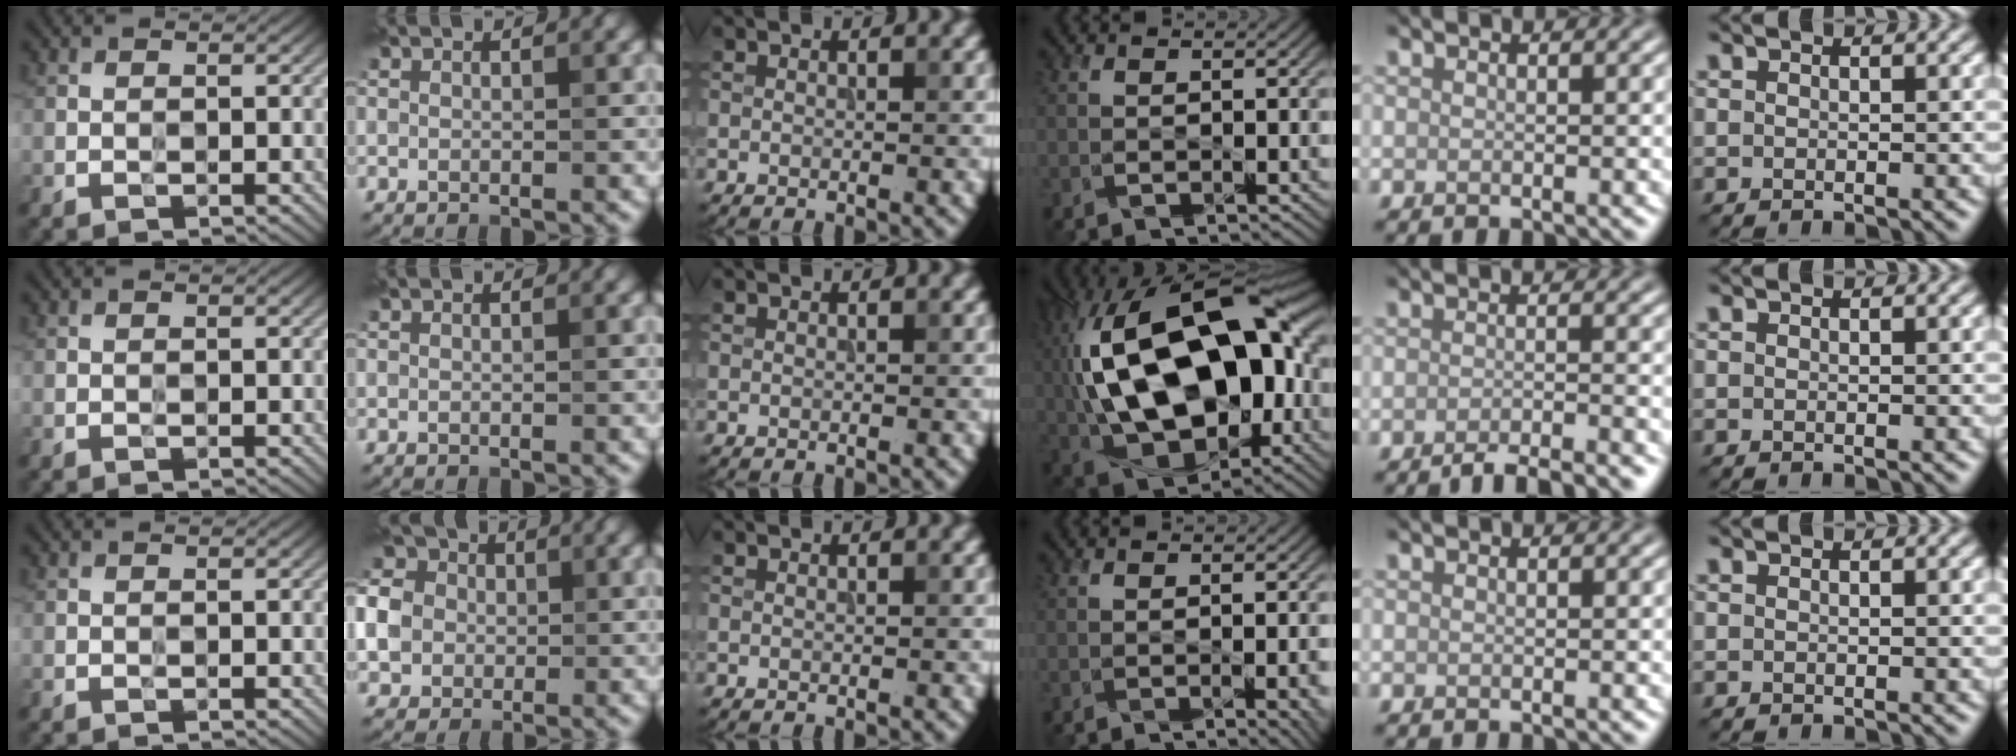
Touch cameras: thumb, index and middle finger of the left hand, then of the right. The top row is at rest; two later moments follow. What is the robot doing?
{"motion": "wipe", "object": "compact mirror"}